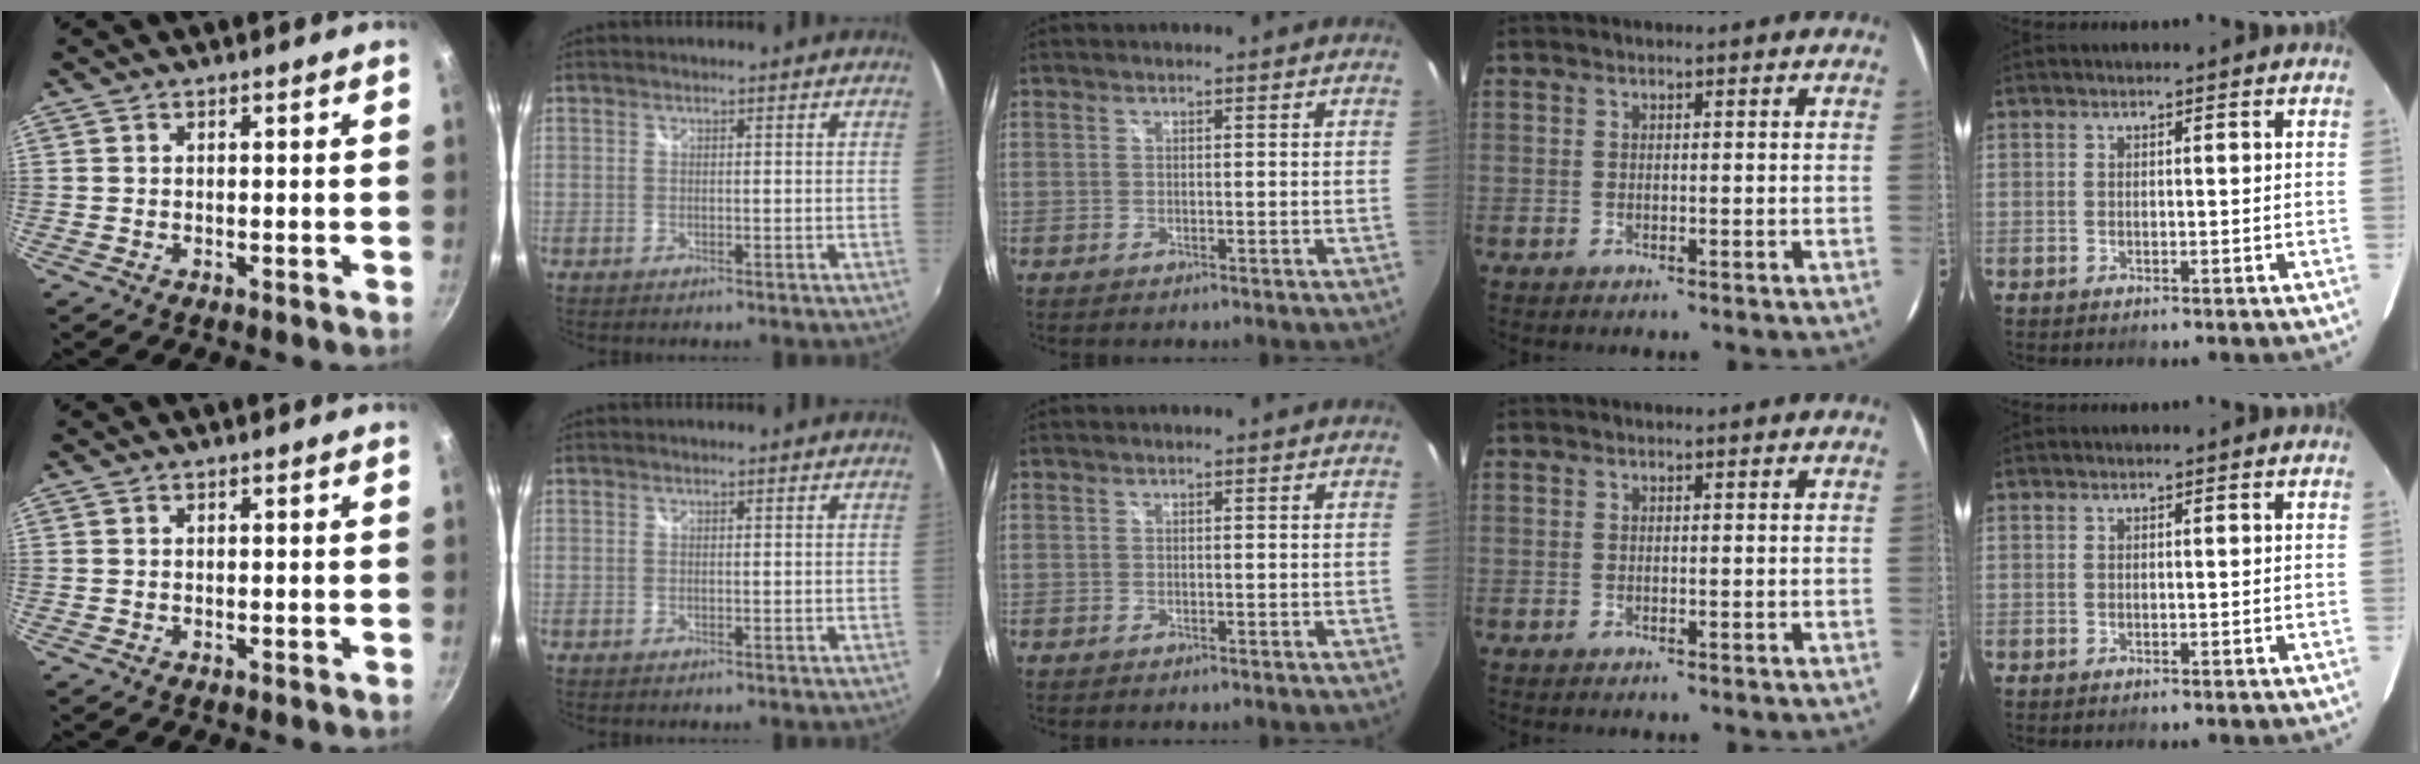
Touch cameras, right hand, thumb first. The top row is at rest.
{}